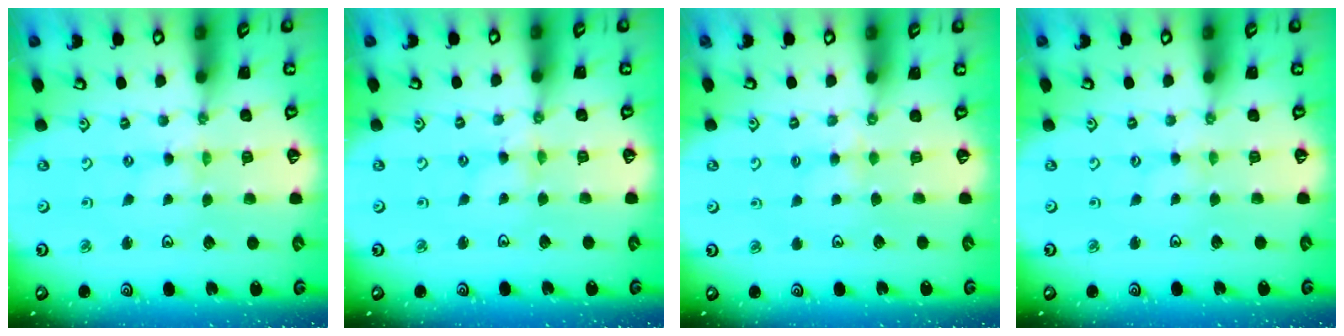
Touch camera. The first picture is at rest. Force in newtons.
{"total": 1.7, "press": 1.6, "slide": 0.3}
{"total": 2.4, "press": 2.4, "slide": 0.4}
{"total": 0.0}